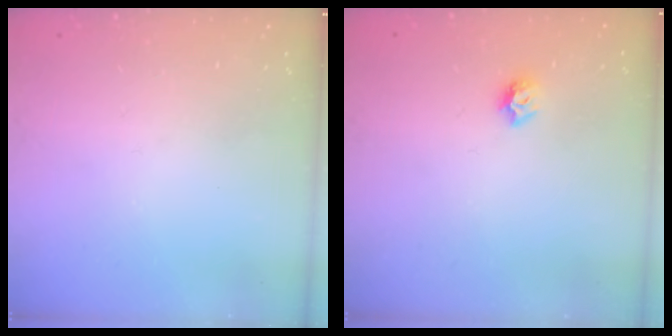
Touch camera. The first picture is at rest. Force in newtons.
{"total": 5.8, "press": 5.8, "slide": 0.7}